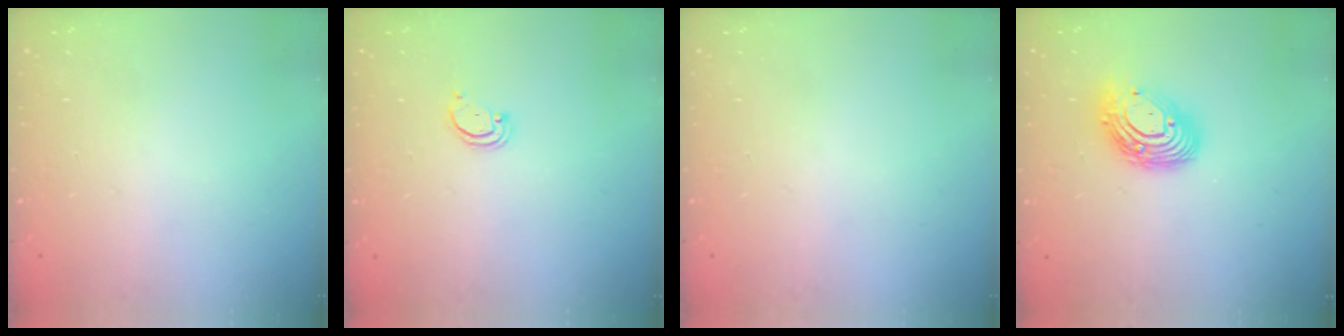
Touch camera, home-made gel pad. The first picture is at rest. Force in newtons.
{"total": 1.8, "press": 1.8, "slide": 0.2}
{"total": 0.0}
{"total": 13.0, "press": 12.9, "slide": 1.2}